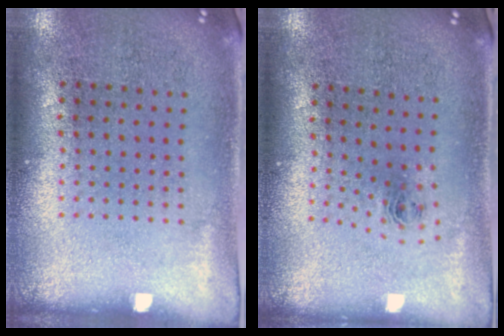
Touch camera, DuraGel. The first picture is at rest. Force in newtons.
{"total": 0.8, "press": 0.3, "slide": 0.7}